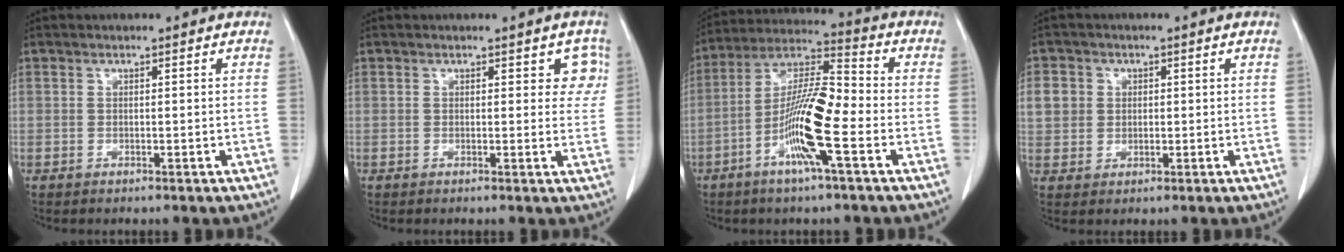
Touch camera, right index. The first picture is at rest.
{"total": 3.7, "force": [1.7, 2.1, 2.6], "torque": [-0.002, 0.002, 0.012]}
{"total": 13.0, "force": [-4.3, 1.1, 12.2], "torque": [-0.236, 0.003, -0.087]}
{"total": 4.6, "force": [1.0, 4.3, 1.2], "torque": [-0.018, 0.008, 0.021]}